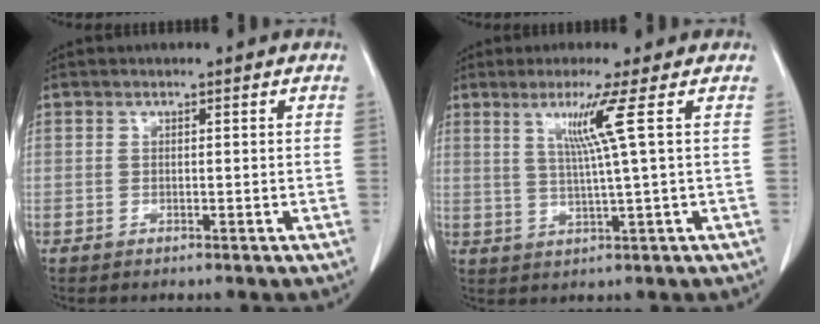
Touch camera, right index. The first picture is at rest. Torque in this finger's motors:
{"motor_torque": [0.53, 0.22, 0.19, 0.07]}